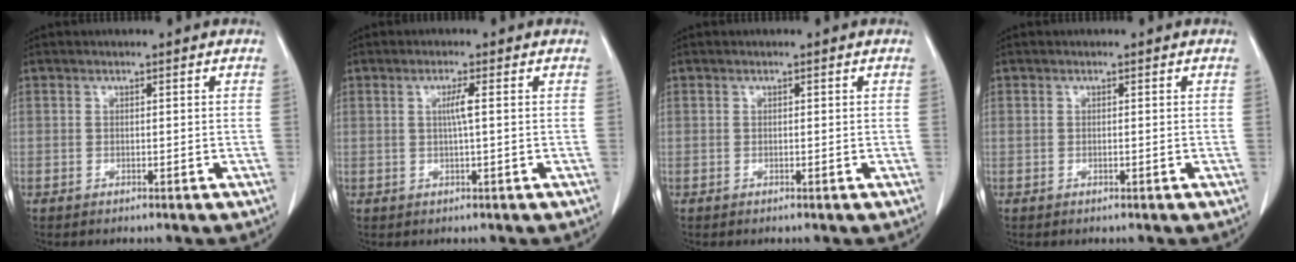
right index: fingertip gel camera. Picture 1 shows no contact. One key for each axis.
{"total": 2.3, "fx": 0.4, "fy": -0.2, "fz": 2.3, "tx": -0.044, "ty": 0.000, "tz": 0.008}
{"total": 0.0}
{"total": 0.0}